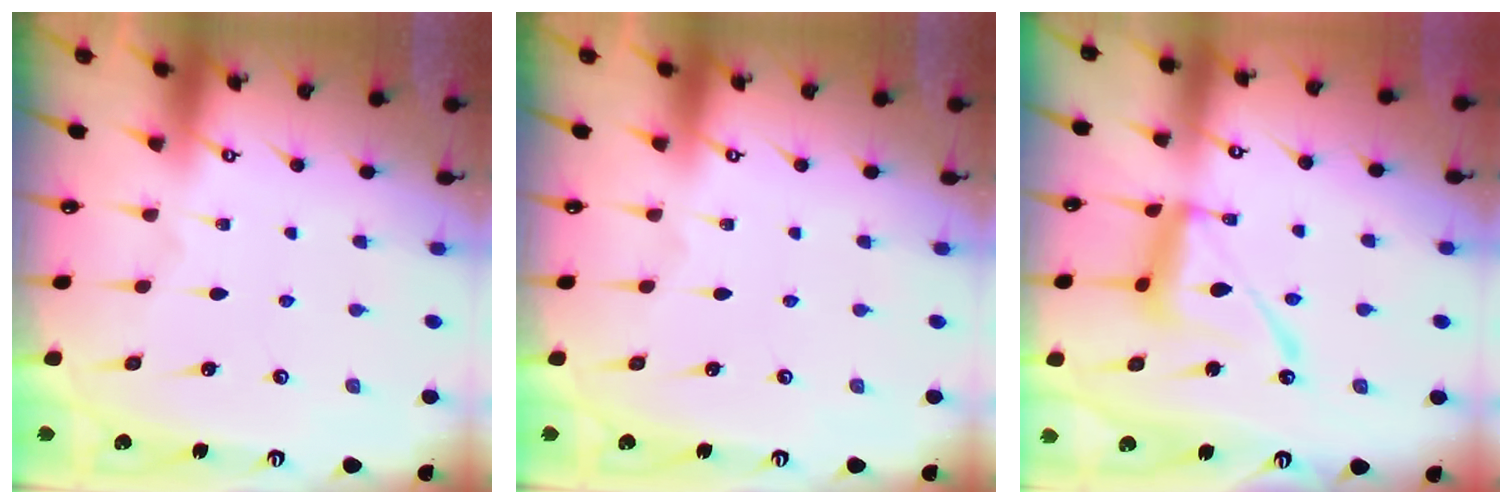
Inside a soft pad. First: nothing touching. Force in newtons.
{"total": 0.0}
{"total": 13.9, "press": 13.8, "slide": 1.2}